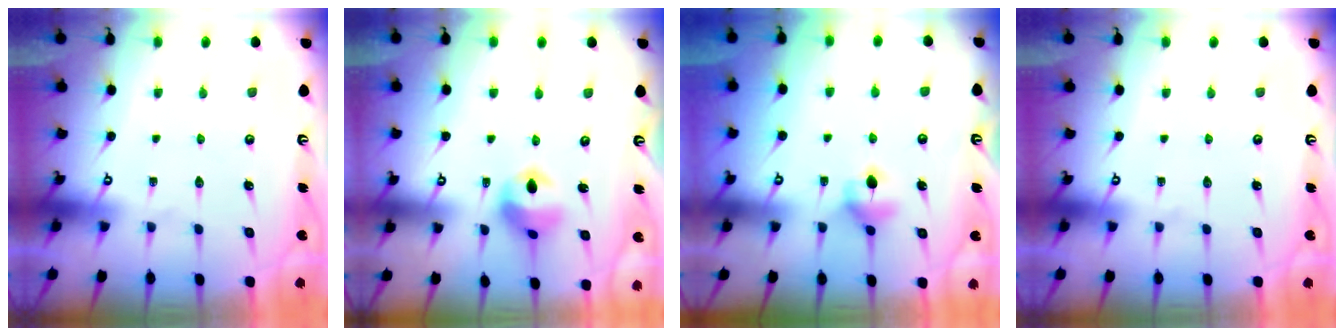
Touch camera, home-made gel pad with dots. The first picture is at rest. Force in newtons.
{"total": 10.4, "press": 10.3, "slide": 1.3}
{"total": 5.5, "press": 5.4, "slide": 0.7}
{"total": 0.0}